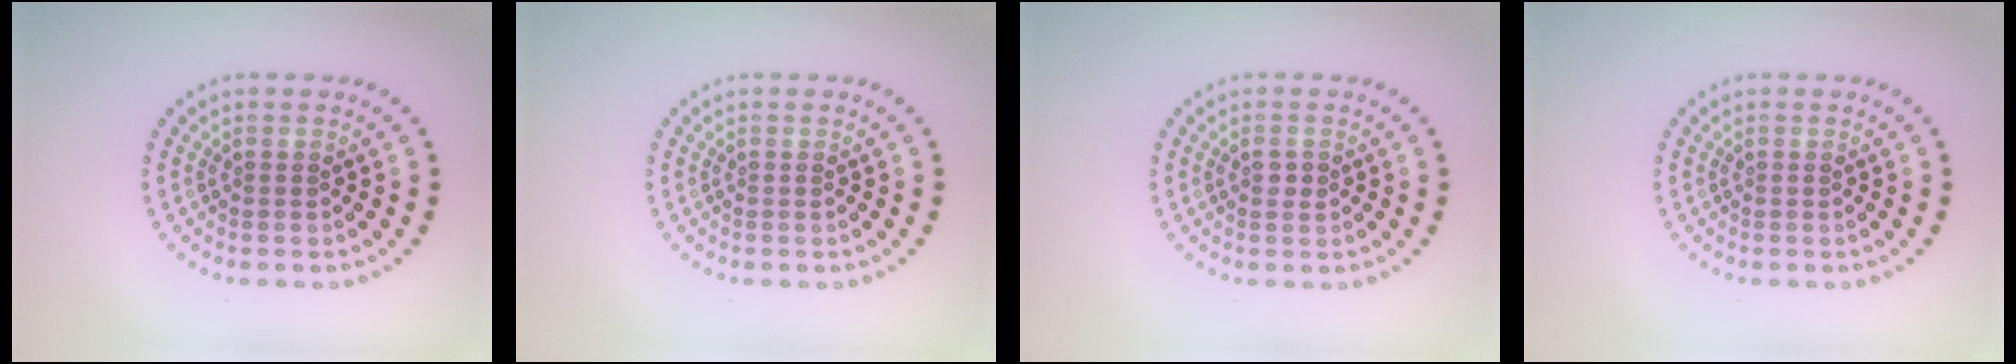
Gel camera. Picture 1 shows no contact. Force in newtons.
{"total": 0.0}
{"total": 1.0, "press": 1.0, "slide": 0.2}
{"total": 0.0}